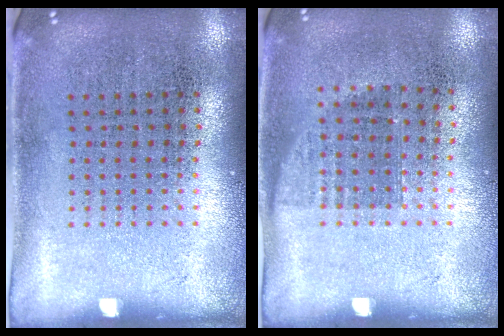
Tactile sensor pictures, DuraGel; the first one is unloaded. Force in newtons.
{"total": 0.8, "press": 0.7, "slide": 0.4}